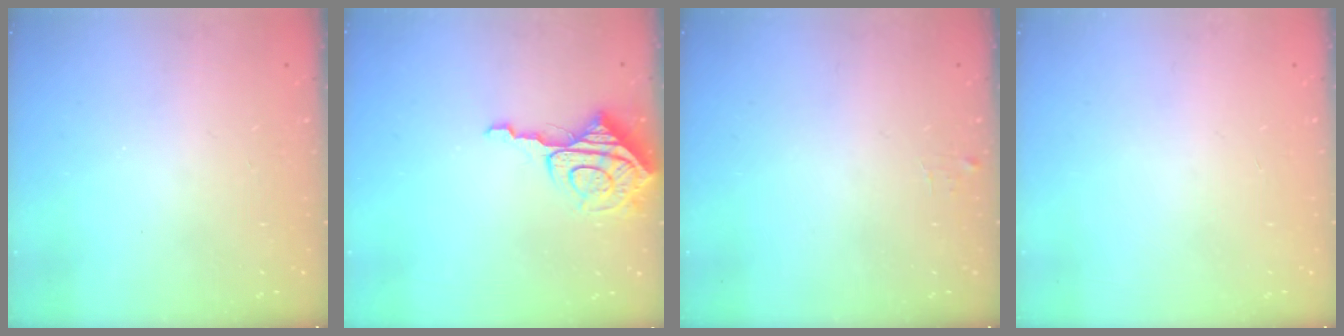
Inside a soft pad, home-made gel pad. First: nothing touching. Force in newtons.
{"total": 10.3, "press": 10.2, "slide": 1.1}
{"total": 4.0, "press": 4.0, "slide": 0.4}
{"total": 0.0}